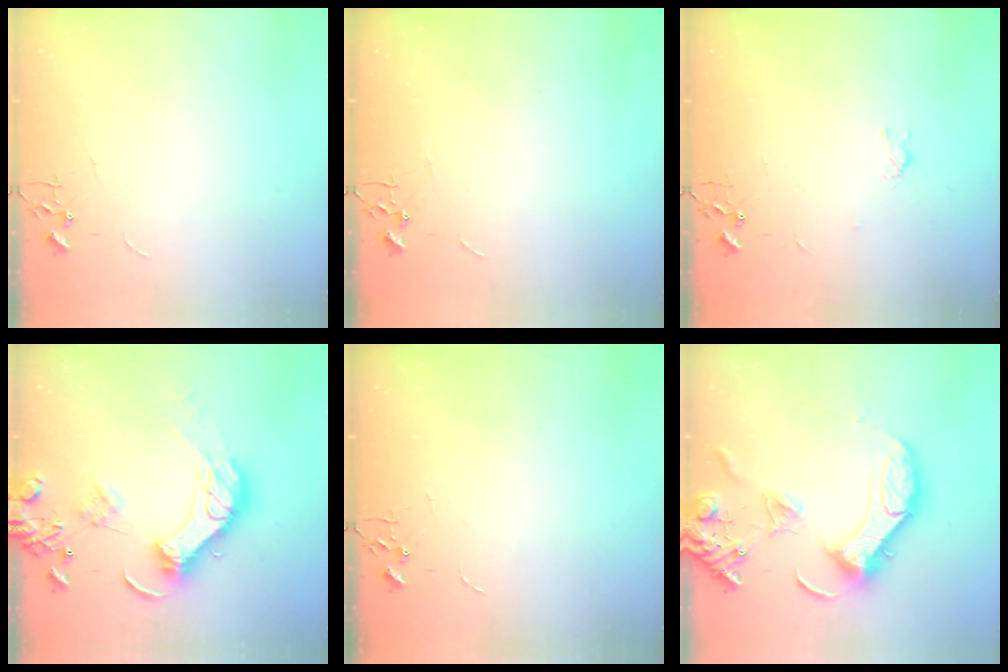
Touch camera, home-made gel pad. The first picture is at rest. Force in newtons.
{"total": 0.0}
{"total": 3.0, "press": 3.0, "slide": 0.6}
{"total": 16.1, "press": 15.9, "slide": 2.8}
{"total": 0.0}
{"total": 16.4, "press": 16.3, "slide": 1.6}